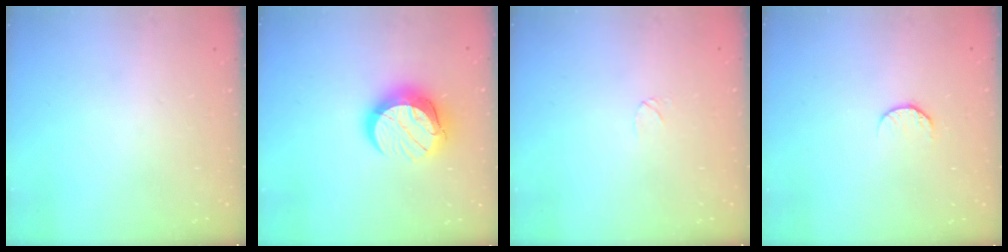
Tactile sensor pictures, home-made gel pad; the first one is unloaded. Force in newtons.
{"total": 13.1, "press": 13.0, "slide": 1.1}
{"total": 3.4, "press": 3.4, "slide": 0.3}
{"total": 6.3, "press": 6.2, "slide": 0.6}